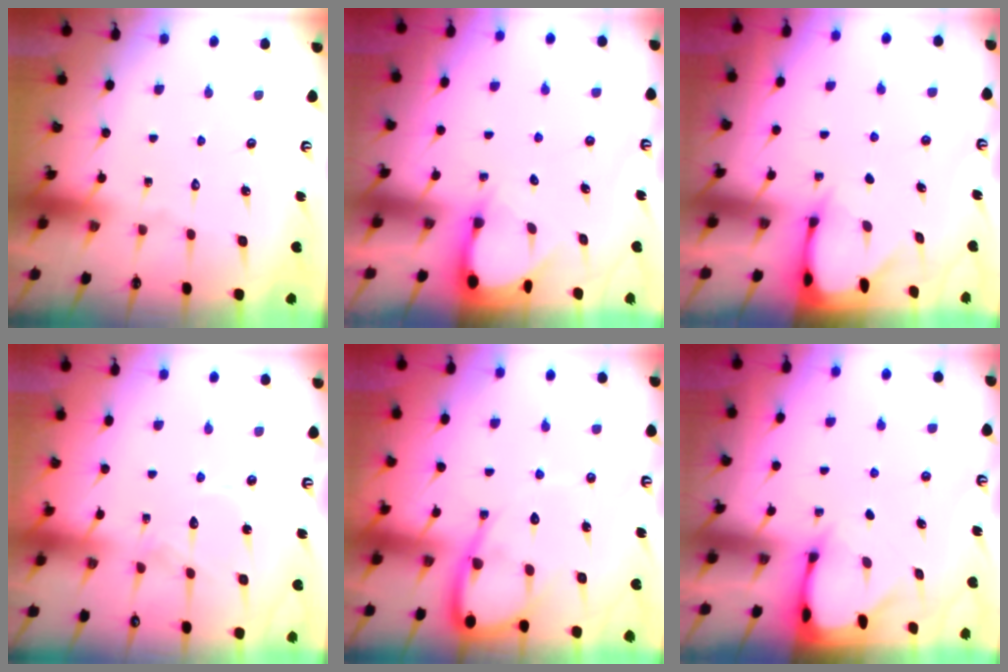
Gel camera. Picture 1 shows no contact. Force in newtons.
{"total": 2.8, "press": 2.8, "slide": 0.2}
{"total": 2.4, "press": 2.4, "slide": 0.3}
{"total": 6.9, "press": 6.9, "slide": 0.5}
{"total": 9.0, "press": 9.0, "slide": 1.0}
{"total": 2.5, "press": 2.5, "slide": 0.0}